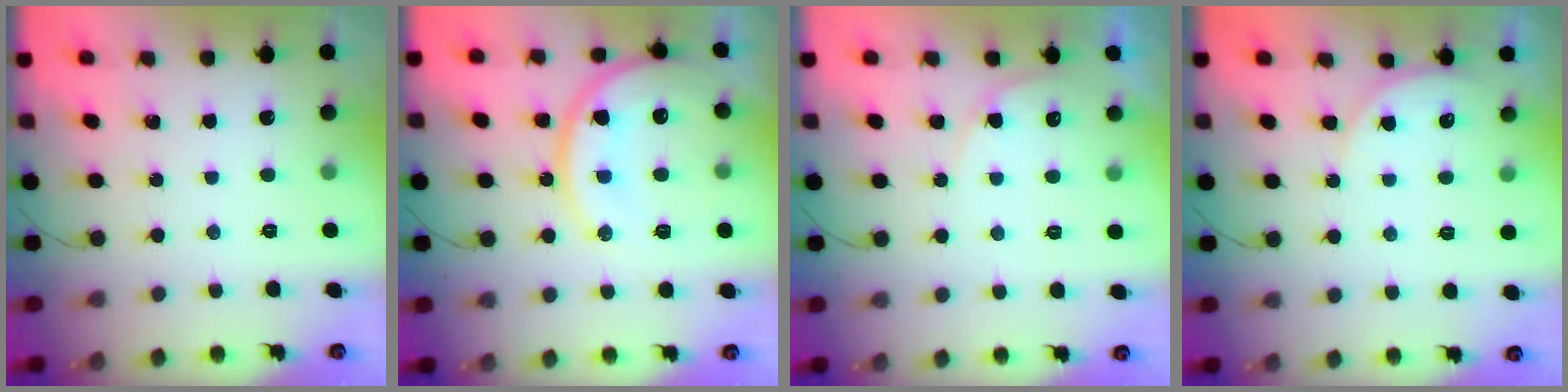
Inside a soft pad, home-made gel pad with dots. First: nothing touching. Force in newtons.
{"total": 15.9, "press": 15.9, "slide": 1.2}
{"total": 5.3, "press": 5.2, "slide": 0.4}
{"total": 5.1, "press": 5.1, "slide": 0.4}